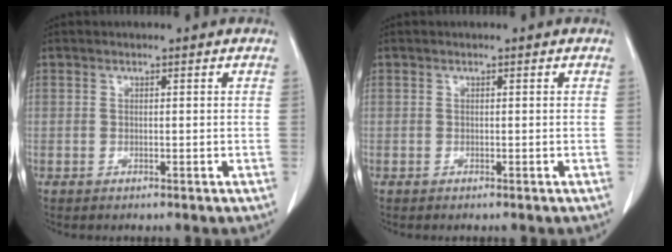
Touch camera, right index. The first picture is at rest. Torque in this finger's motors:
{"motor_torque": [-0.04, 0.00, 0.03, 0.01]}